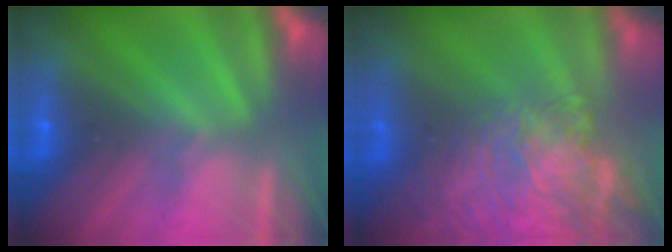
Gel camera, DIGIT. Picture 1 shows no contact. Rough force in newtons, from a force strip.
{"total": 10.6}